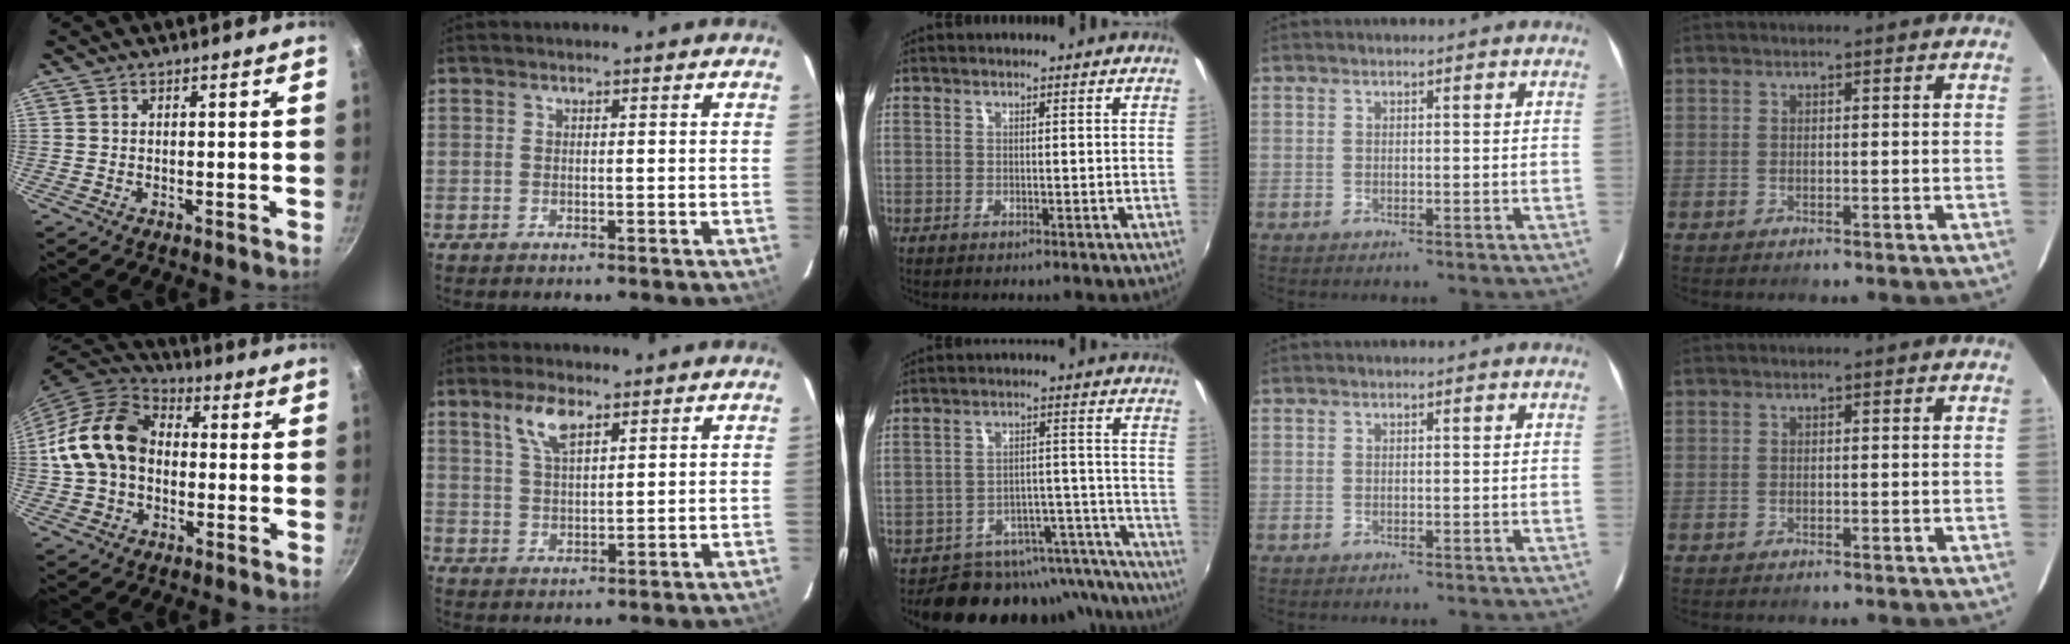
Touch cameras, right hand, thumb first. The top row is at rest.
{"thumb": {"total": 15.7, "force": [-0.1, 11.9, 10.3], "torque": [-0.167, 0.036, -0.013]}, "index": {"total": 5.9, "force": [3.6, 1.9, 4.2], "torque": [-0.083, 0.006, 0.072]}, "middle": {"total": 18.9, "force": [-17.3, 6.8, 3.5], "torque": [-0.045, 0.061, -0.218]}}